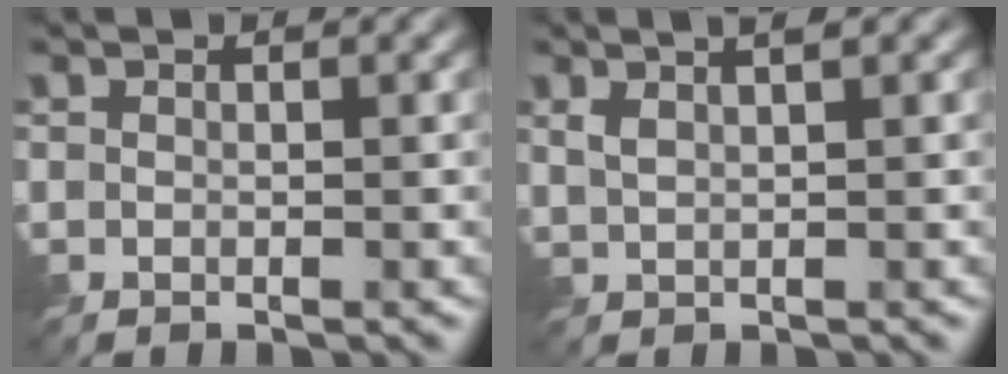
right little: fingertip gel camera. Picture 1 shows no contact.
{"total": 3.1, "force": [1.8, 1.0, 2.3], "torque": [-0.019, 0.004, 0.018]}